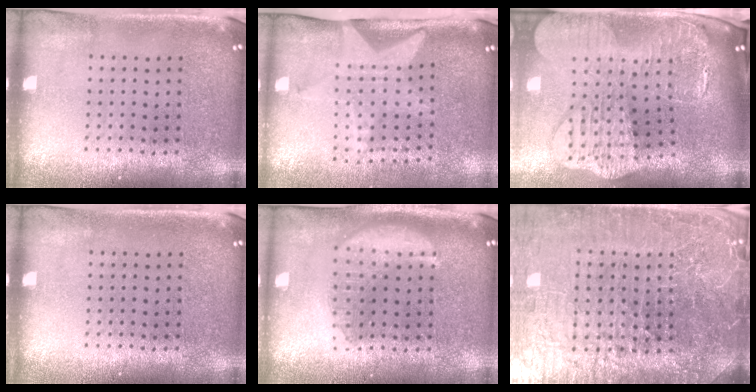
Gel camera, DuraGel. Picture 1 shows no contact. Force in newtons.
{"total": 2.0, "press": 1.5, "slide": 1.3}
{"total": 4.5, "press": 3.3, "slide": 3.0}
{"total": 0.0}
{"total": 2.6, "press": 2.6, "slide": 0.3}
{"total": 6.3, "press": 5.7, "slide": 2.7}